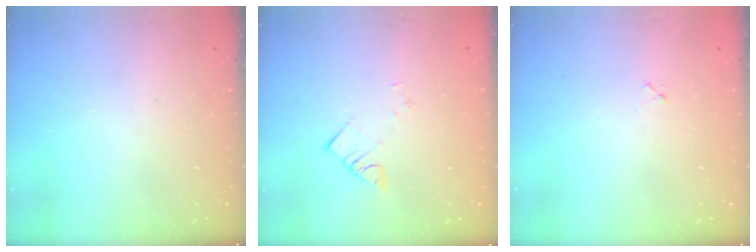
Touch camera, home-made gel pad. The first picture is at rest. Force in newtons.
{"total": 3.7, "press": 3.7, "slide": 0.1}
{"total": 3.4, "press": 3.4, "slide": 0.4}